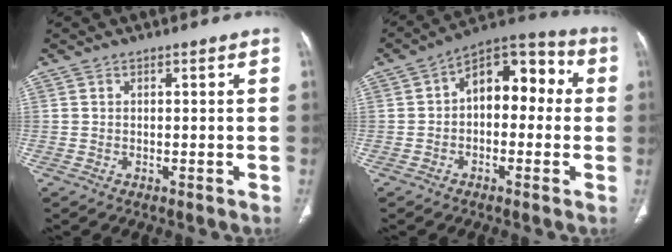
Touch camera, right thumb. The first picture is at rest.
{"total": 12.5, "force": [0.8, 7.9, 9.7], "torque": [-0.094, 0.046, -0.006]}